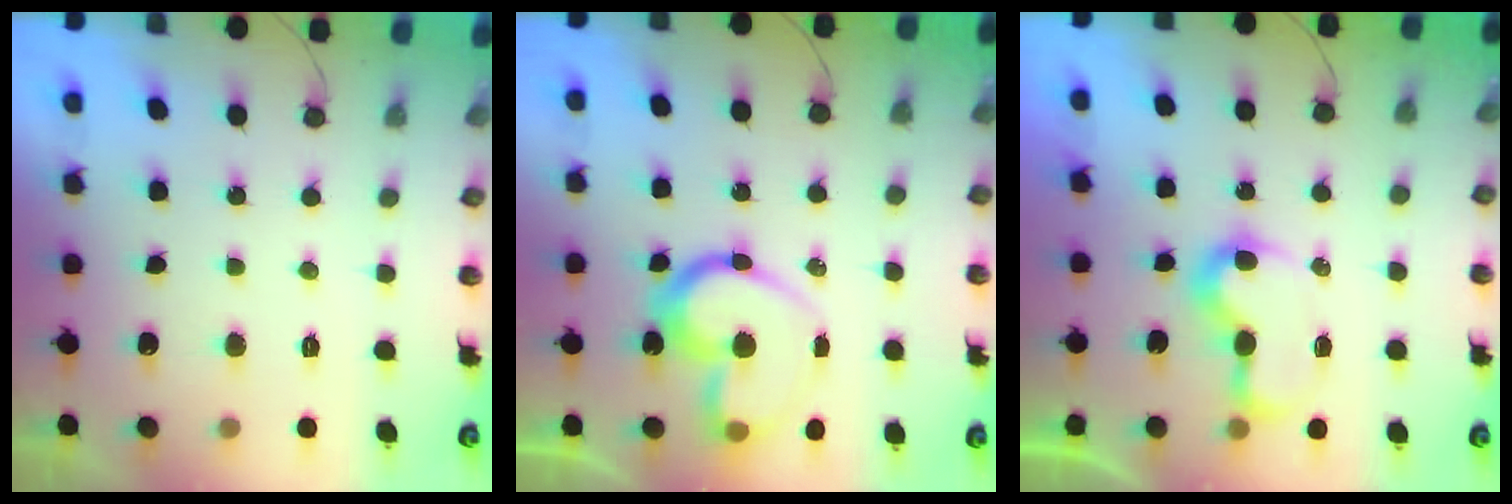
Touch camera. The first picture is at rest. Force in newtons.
{"total": 15.7, "press": 15.6, "slide": 0.9}
{"total": 7.9, "press": 7.8, "slide": 0.9}